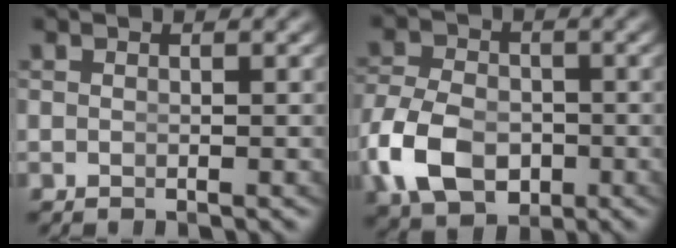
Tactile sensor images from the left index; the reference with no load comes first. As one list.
[{"total": 6.8, "force": [-2.3, 5.0, 4.0], "torque": [-0.086, -0.034, -0.024]}]